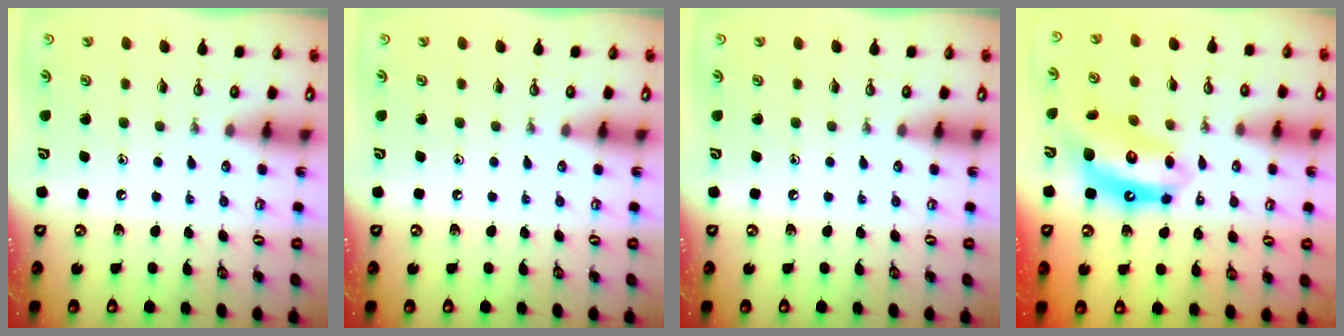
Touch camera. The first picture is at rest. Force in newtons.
{"total": 0.0}
{"total": 0.0}
{"total": 12.2, "press": 12.2, "slide": 1.1}